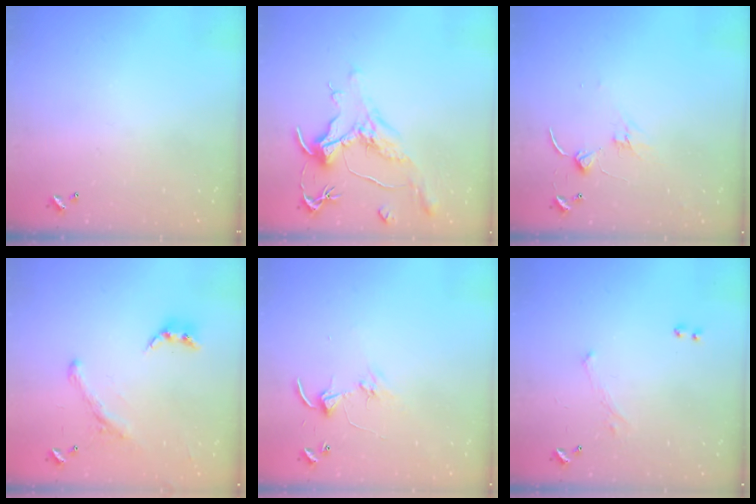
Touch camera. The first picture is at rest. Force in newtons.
{"total": 1.3, "press": 1.1, "slide": 0.7}
{"total": 0.6, "press": 0.5, "slide": 0.3}
{"total": 2.0, "press": 1.5, "slide": 1.2}
{"total": 4.4, "press": 4.4, "slide": 0.5}
{"total": 1.6, "press": 1.5, "slide": 0.6}